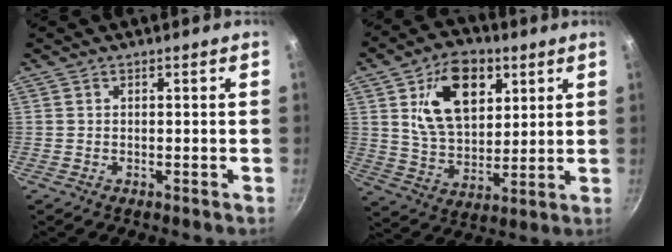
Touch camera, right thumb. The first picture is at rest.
{"total": 16.6, "force": [6.1, 10.5, 11.3], "torque": [-0.147, -0.021, 0.106]}